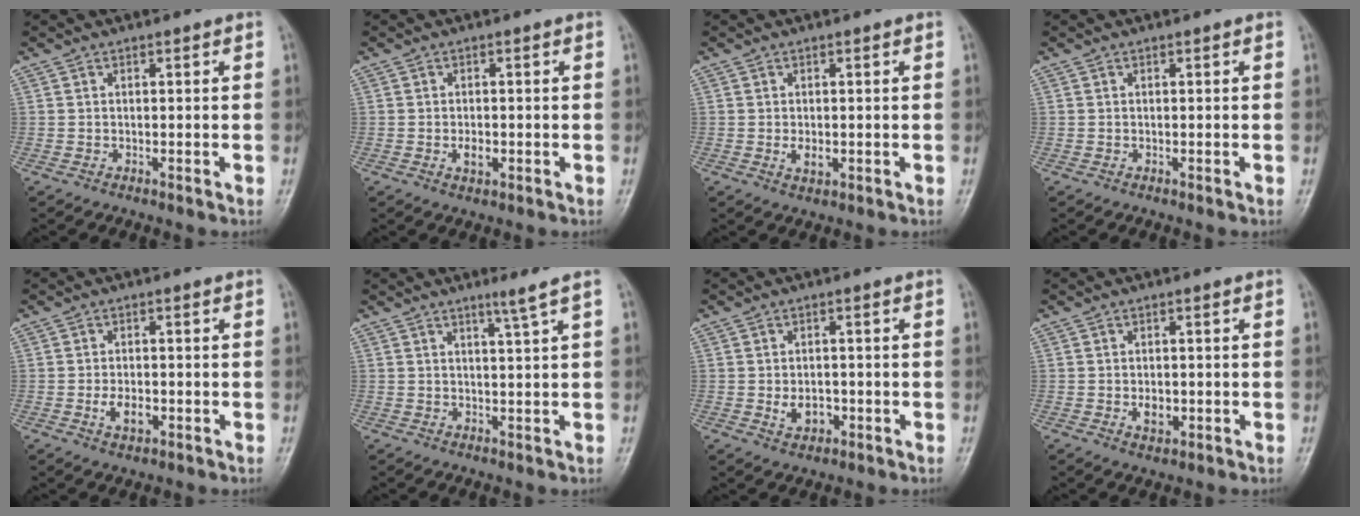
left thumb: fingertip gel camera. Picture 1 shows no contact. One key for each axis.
{"total": 2.3, "fx": -0.6, "fy": 1.4, "fz": 1.7, "tx": -0.024, "ty": 0.002, "tz": -0.008}
{"total": 2.2, "fx": -0.3, "fy": 1.4, "fz": 1.7, "tx": -0.025, "ty": -0.003, "tz": -0.001}
{"total": 0.0}
{"total": 3.6, "fx": -1.1, "fy": 2.2, "fz": 2.7, "tx": -0.042, "ty": 0.002, "tz": -0.015}
{"total": 2.8, "fx": 1.8, "fy": -0.9, "fz": 1.9, "tx": -0.037, "ty": -0.016, "tz": 0.037}
{"total": 3.8, "fx": -0.9, "fy": 2.8, "fz": 2.4, "tx": -0.027, "ty": 0.004, "tz": -0.008}
{"total": 2.9, "fx": -0.5, "fy": 2.0, "fz": 2.1, "tx": -0.023, "ty": 0.000, "tz": -0.003}